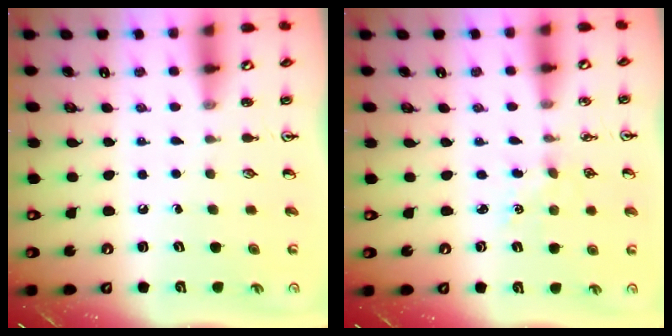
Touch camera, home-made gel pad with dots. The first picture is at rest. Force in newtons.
{"total": 2.7, "press": 2.7, "slide": 0.4}